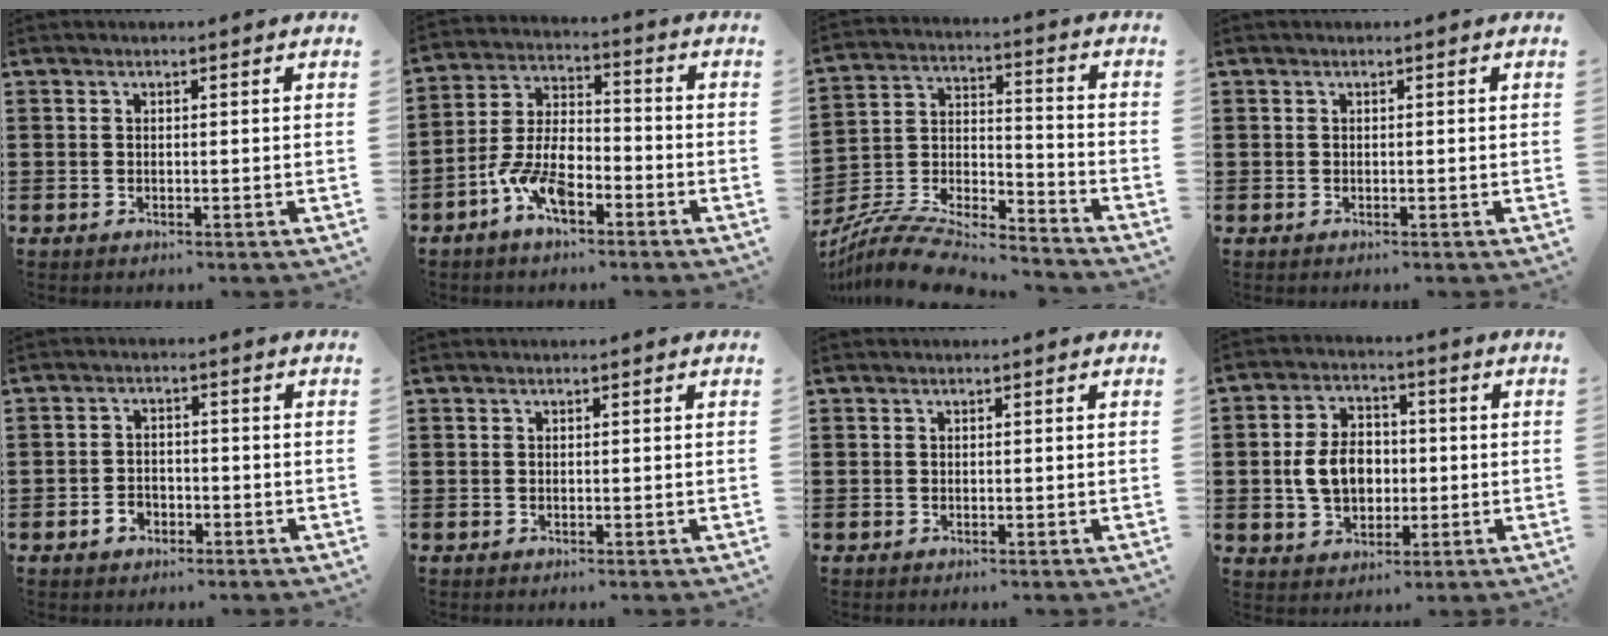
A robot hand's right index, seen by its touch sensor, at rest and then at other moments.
{"total": 8.1, "force": [-4.3, 3.7, 5.9], "torque": [-0.145, -0.001, -0.086]}
{"total": 8.9, "force": [-8.4, 1.5, 2.5], "torque": [-0.056, 0.007, -0.169]}
{"total": 0.0}
{"total": 2.5, "force": [-1.5, 1.8, 0.9], "torque": [-0.022, 0.002, -0.032]}
{"total": 0.0}
{"total": 0.0}
{"total": 7.5, "force": [-0.5, 5.5, 5.1], "torque": [-0.116, 0.005, -0.015]}